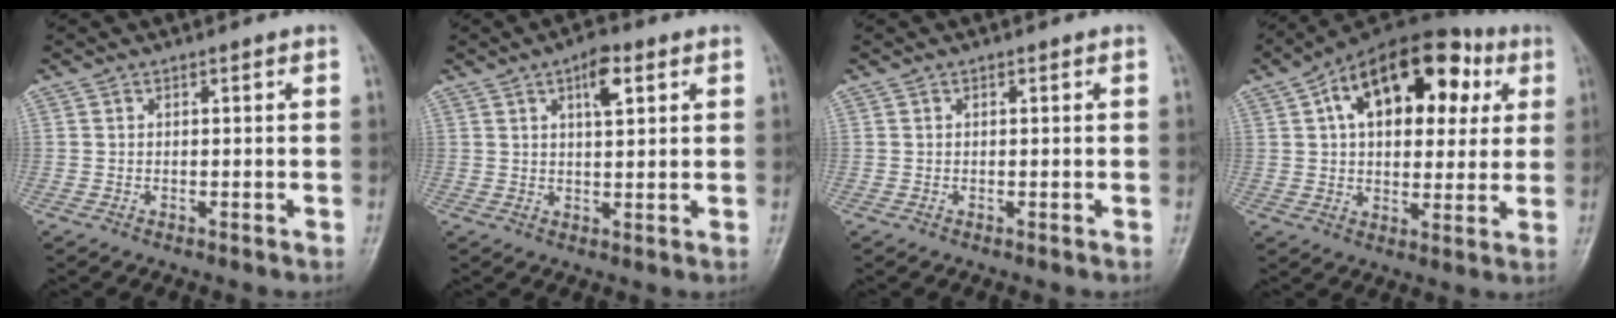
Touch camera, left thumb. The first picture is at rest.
{"total": 5.6, "force": [2.5, 2.2, 4.5], "torque": [-0.064, -0.006, 0.038]}
{"total": 0.0}
{"total": 21.1, "force": [6.6, 12.1, 16.0], "torque": [-0.201, 0.015, 0.091]}